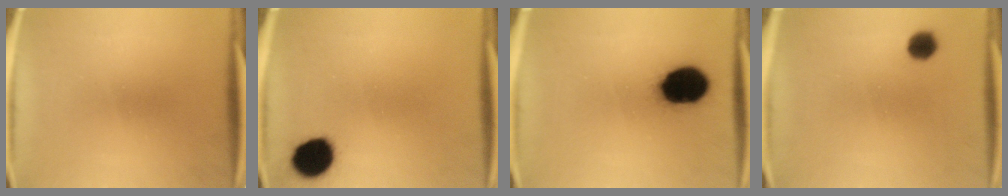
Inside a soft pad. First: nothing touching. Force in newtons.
{"total": 9.8}
{"total": 15.3}
{"total": 3.8}